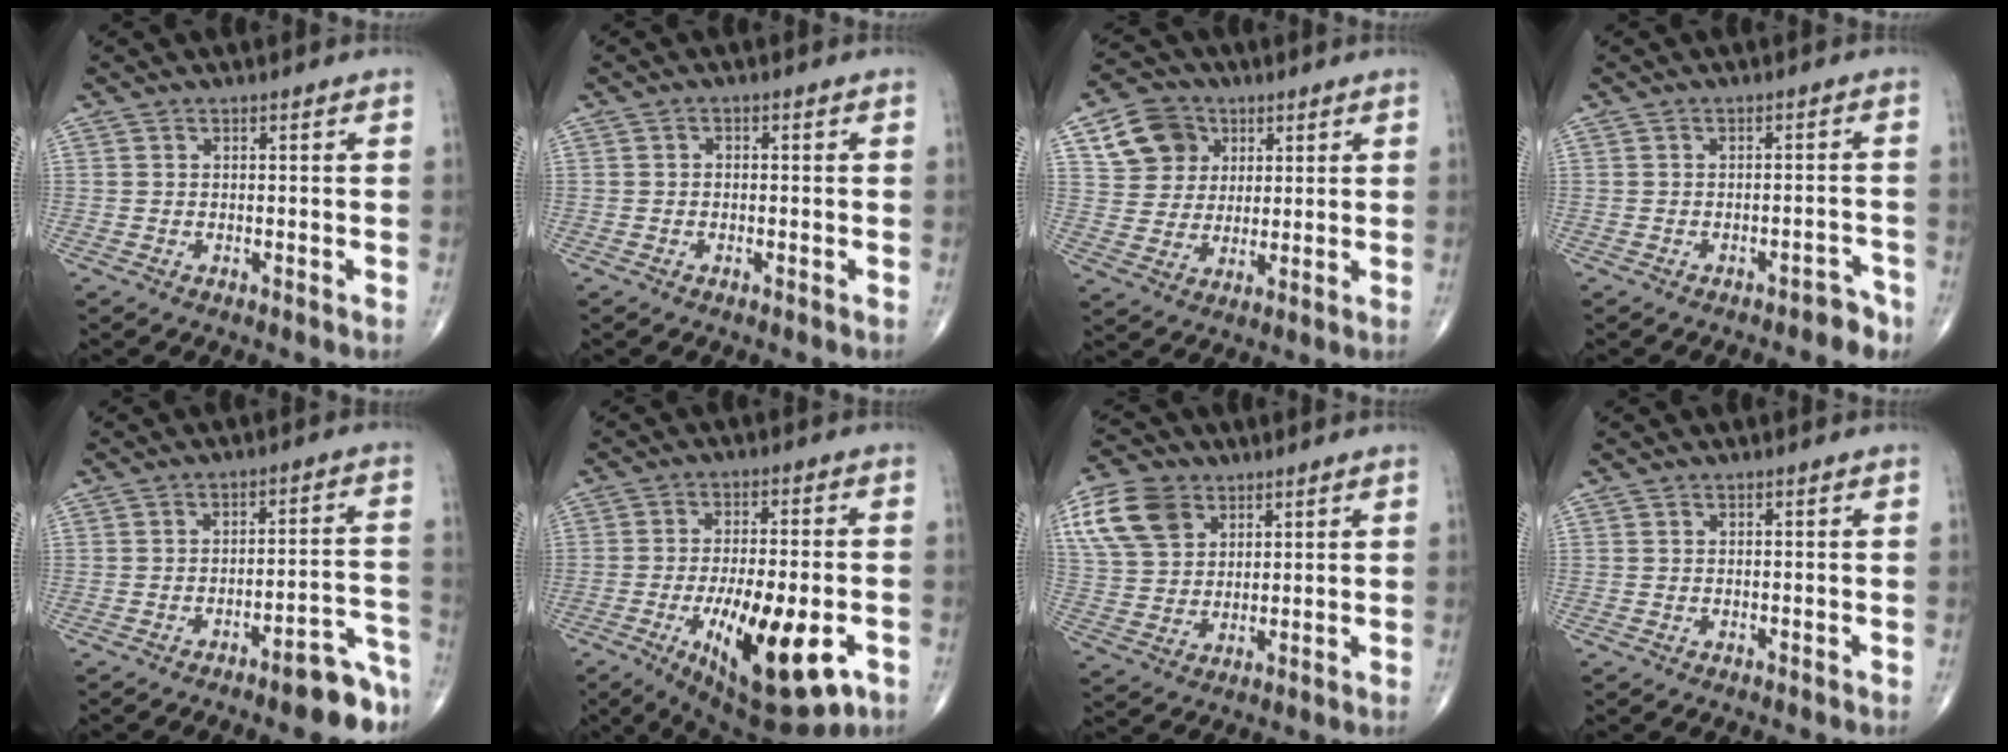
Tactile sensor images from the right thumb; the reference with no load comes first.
{"total": 0.9, "force": [-0.1, 0.7, 0.5], "torque": [-0.005, 0.004, -0.005]}
{"total": 10.3, "force": [4.0, 8.8, 3.4], "torque": [-0.034, -0.003, 0.072]}
{"total": 3.8, "force": [-3.0, 1.6, 1.9], "torque": [-0.011, 0.030, -0.035]}
{"total": 9.2, "force": [-6.3, 2.0, 6.3], "torque": [-0.061, 0.061, -0.079]}
{"total": 19.5, "force": [-6.9, 6.8, 17.0], "torque": [-0.257, -0.003, -0.091]}
{"total": 12.2, "force": [5.4, 8.7, 6.5], "torque": [-0.116, -0.007, 0.106]}
{"total": 0.0}